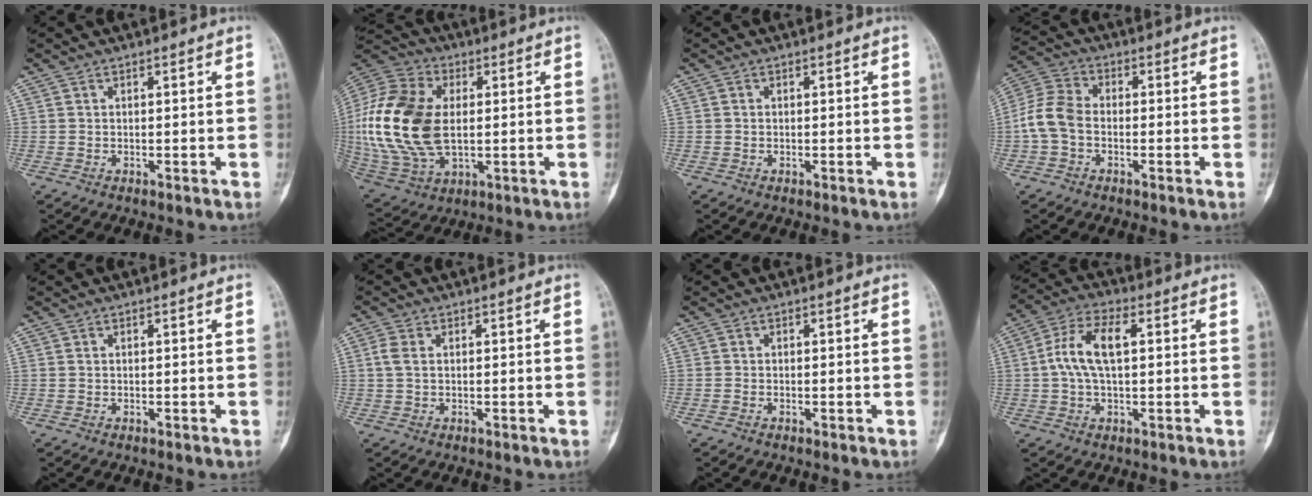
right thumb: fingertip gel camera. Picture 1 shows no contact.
{"total": 22.4, "force": [1.0, 13.9, 17.6], "torque": [-0.380, -0.005, 0.024]}
{"total": 0.0}
{"total": 7.4, "force": [-1.4, 5.2, 5.1], "torque": [-0.107, 0.021, -0.041]}
{"total": 0.0}
{"total": 2.5, "force": [0.3, 1.5, 1.9], "torque": [-0.056, 0.005, 0.005]}
{"total": 0.0}
{"total": 9.3, "force": [1.1, 4.5, 8.1], "torque": [-0.171, 0.024, 0.018]}